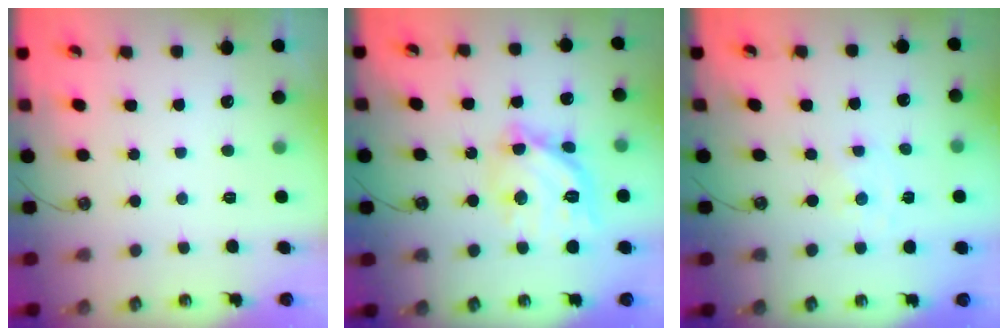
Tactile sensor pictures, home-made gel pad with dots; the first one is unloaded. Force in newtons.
{"total": 14.9, "press": 14.8, "slide": 1.1}
{"total": 0.0}